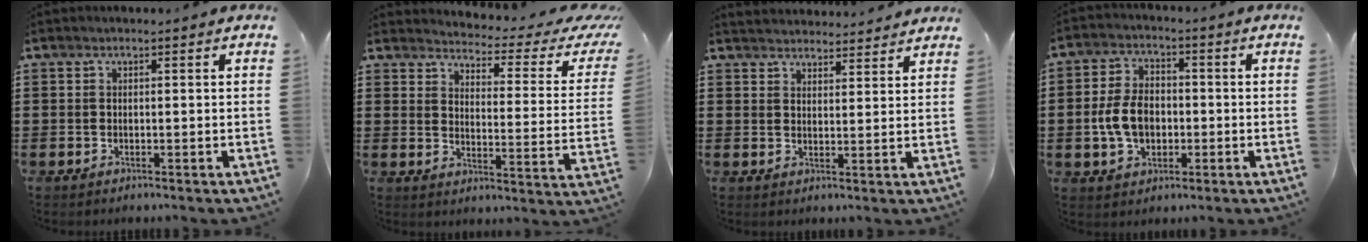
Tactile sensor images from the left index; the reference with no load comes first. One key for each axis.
{"total": 3.1, "fx": 2.7, "fy": 0.4, "fz": 1.5, "tx": -0.032, "ty": -0.034, "tz": 0.033}
{"total": 3.1, "fx": 3.1, "fy": 0.2, "fz": -0.3, "tx": -0.005, "ty": -0.012, "tz": 0.057}
{"total": 7.1, "fx": -1.2, "fy": 4.8, "fz": 5.1, "tx": -0.122, "ty": 0.005, "tz": -0.029}